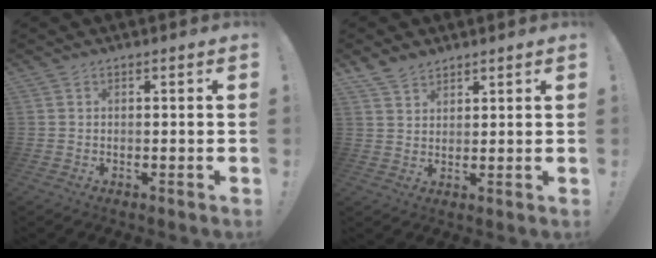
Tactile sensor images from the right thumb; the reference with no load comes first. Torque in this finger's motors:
{"motor_torque": [-0.11, 0.06, 0.17, 0.14, -0.01]}